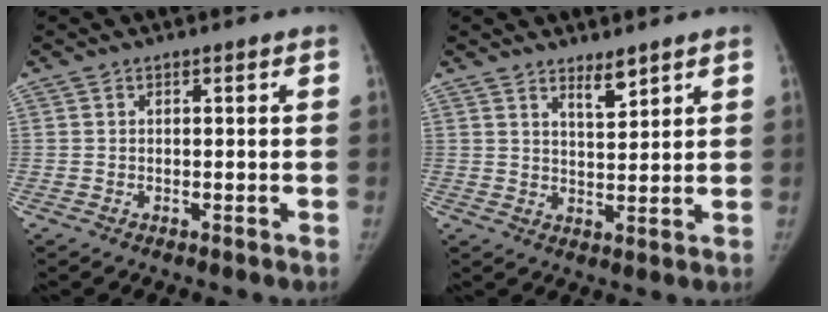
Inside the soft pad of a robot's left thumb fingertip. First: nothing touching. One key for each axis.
{"total": 4.0, "fx": 3.1, "fy": 0.9, "fz": 2.3, "tx": -0.029, "ty": -0.031, "tz": 0.055}